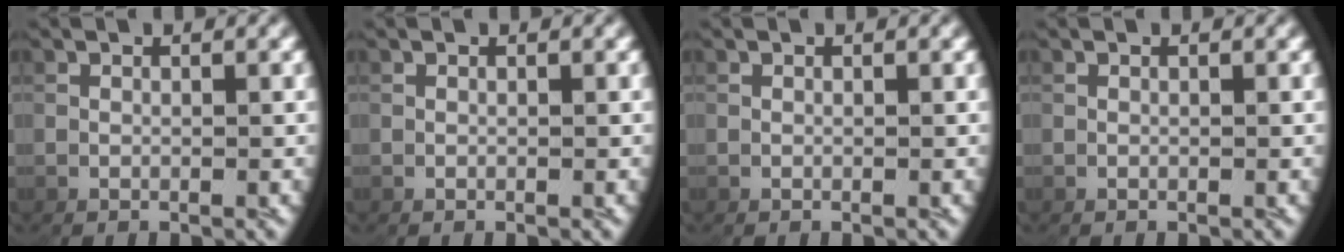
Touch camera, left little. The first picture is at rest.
{"total": 0.0}
{"total": 0.0}
{"total": 0.0}